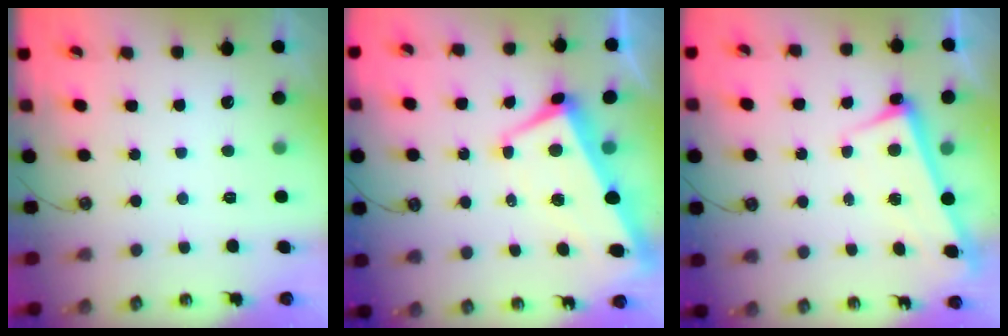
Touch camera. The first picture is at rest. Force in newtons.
{"total": 1.8, "press": 1.1, "slide": 1.3}
{"total": 2.9, "press": 2.8, "slide": 0.4}